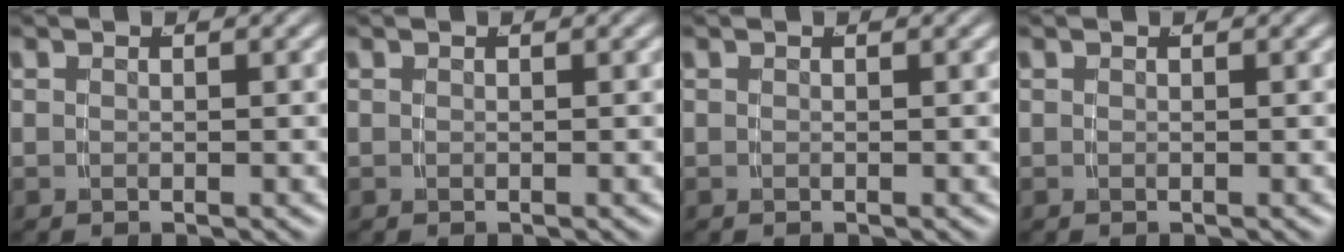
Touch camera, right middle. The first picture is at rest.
{"total": 0.0}
{"total": 0.0}
{"total": 0.0}